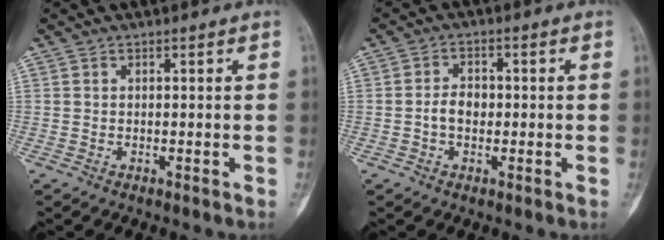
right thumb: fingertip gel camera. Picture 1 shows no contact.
{"total": 3.6, "force": [-0.5, 2.6, 2.5], "torque": [-0.035, 0.011, -0.015]}